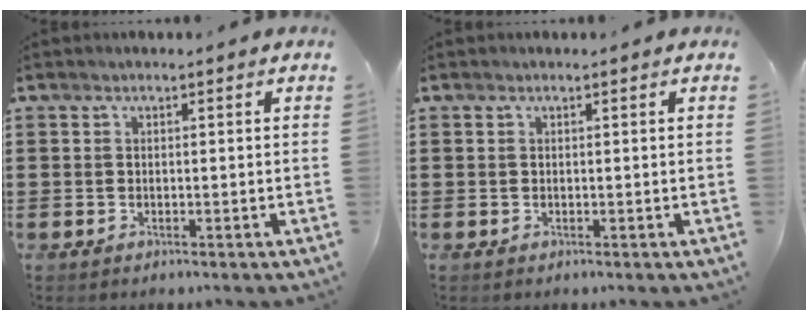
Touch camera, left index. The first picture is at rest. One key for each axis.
{"total": 0.0}